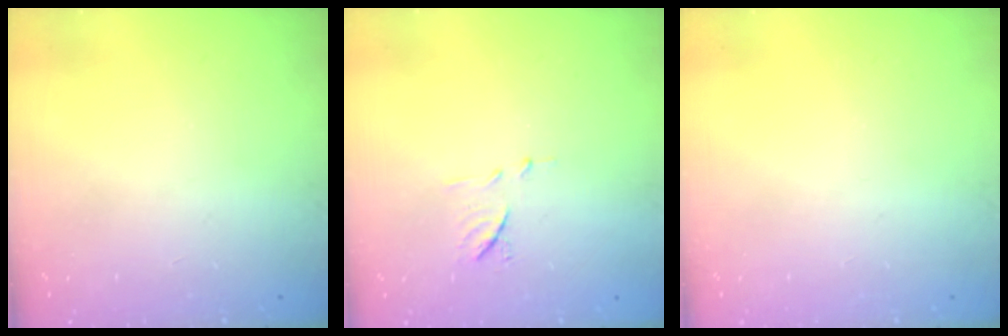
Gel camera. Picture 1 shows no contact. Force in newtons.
{"total": 7.0, "press": 7.0, "slide": 0.6}
{"total": 0.0}